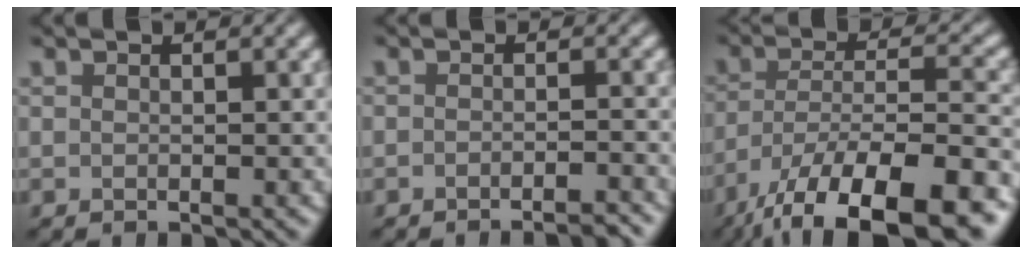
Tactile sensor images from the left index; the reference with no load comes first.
{"total": 2.2, "force": [-1.9, 0.2, 1.1], "torque": [-0.005, 0.001, -0.035]}
{"total": 15.8, "force": [-10.8, 5.0, 10.4], "torque": [-0.181, -0.027, -0.162]}